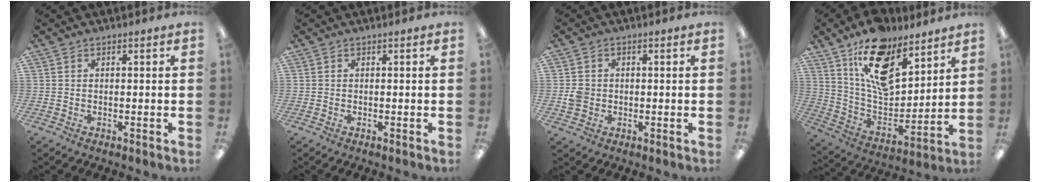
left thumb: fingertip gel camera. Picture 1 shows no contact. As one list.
[{"total": 0.0}, {"total": 3.4, "force": [-0.2, 3.2, 1.1], "torque": [-0.013, 0.003, -0.006]}, {"total": 17.1, "force": [11.5, 8.5, 9.3], "torque": [-0.165, -0.064, 0.210]}]